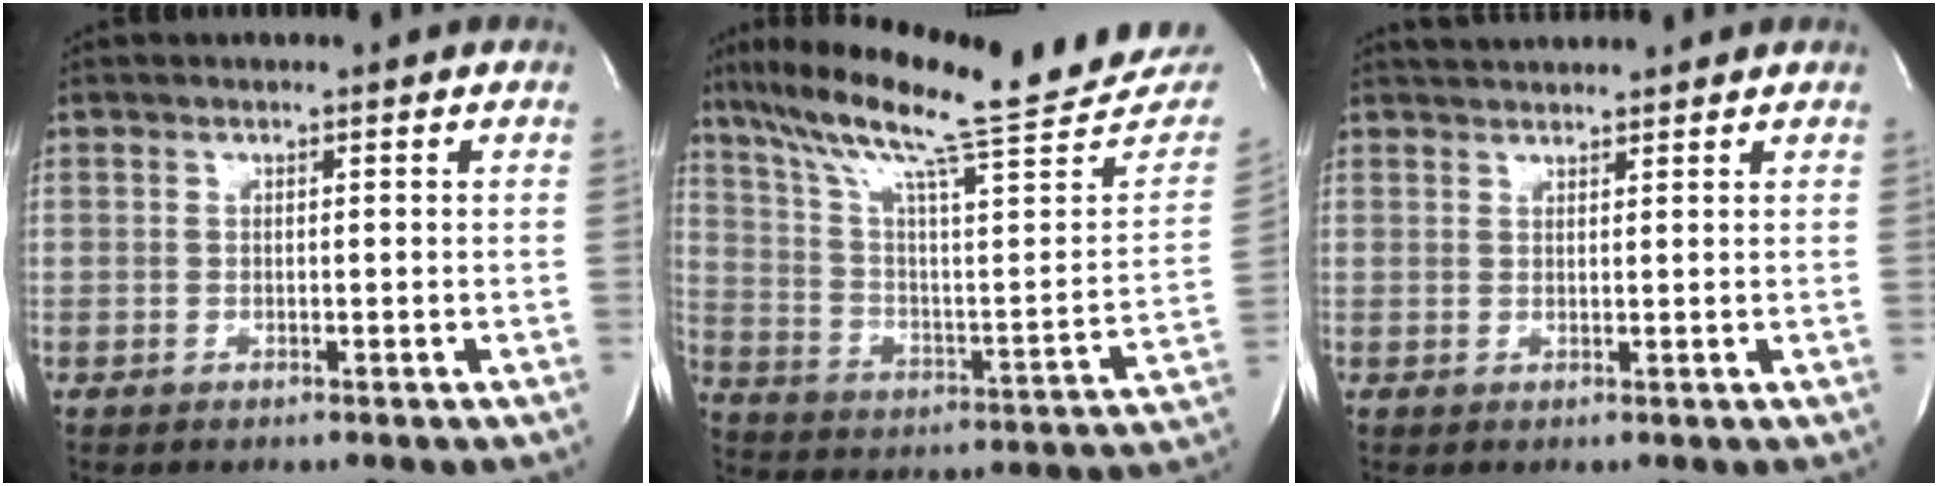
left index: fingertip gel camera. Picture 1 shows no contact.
{"total": 28.1, "force": [23.4, 1.5, 15.5], "torque": [-0.255, -0.048, 0.333]}
{"total": 3.9, "force": [3.7, 0.4, 0.8], "torque": [-0.017, 0.028, 0.059]}